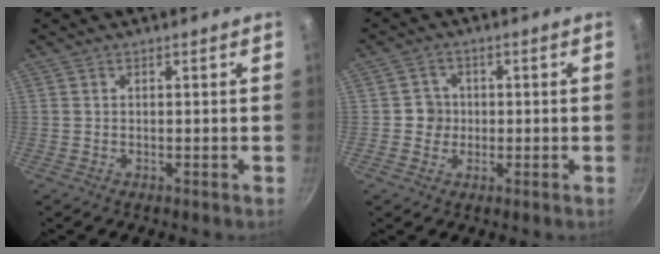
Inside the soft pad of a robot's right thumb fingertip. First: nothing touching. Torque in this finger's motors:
{"motor_torque": [-0.04, -0.19, 0.35, -0.15, 0.00]}